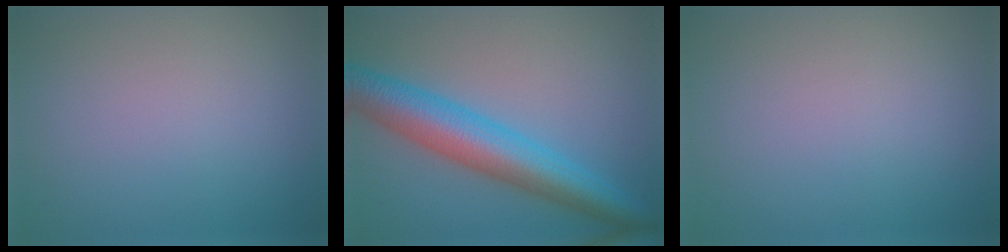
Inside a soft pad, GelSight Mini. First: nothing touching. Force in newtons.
{"total": 7.7, "press": 7.7, "slide": 0.2}
{"total": 0.0}